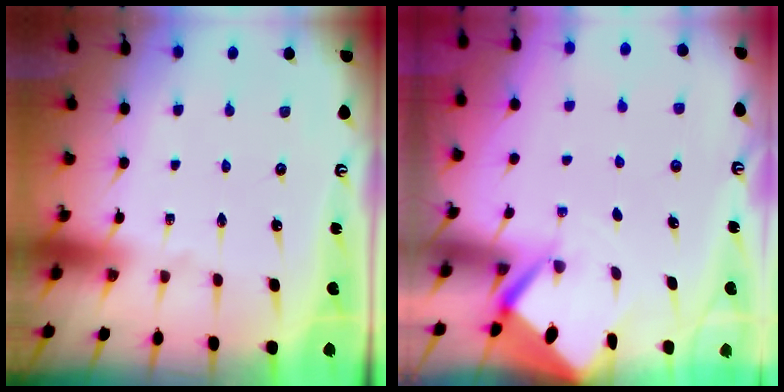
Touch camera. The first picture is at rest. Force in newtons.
{"total": 3.0, "press": 3.0, "slide": 0.2}